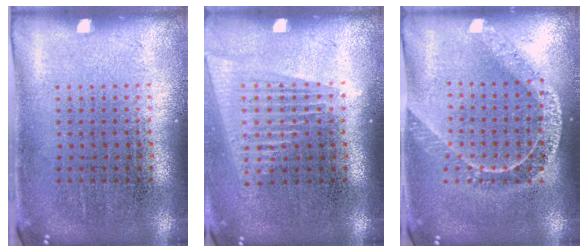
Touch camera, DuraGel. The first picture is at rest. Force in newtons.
{"total": 1.6, "press": 1.4, "slide": 0.8}
{"total": 1.7, "press": 1.4, "slide": 1.0}